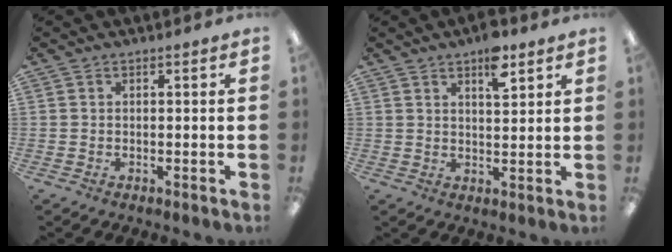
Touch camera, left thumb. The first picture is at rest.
{"total": 6.8, "force": [4.6, 2.5, 4.4], "torque": [-0.057, -0.022, 0.073]}